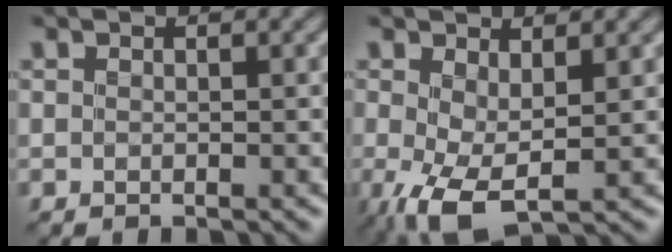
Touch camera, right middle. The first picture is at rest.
{"total": 4.7, "force": [-0.6, 2.0, 4.2], "torque": [-0.098, -0.008, -0.011]}